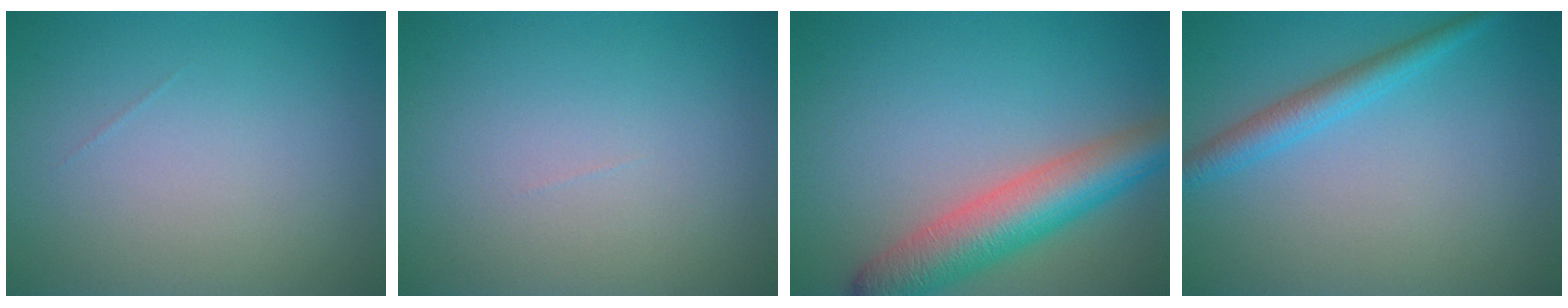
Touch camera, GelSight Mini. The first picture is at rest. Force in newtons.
{"total": 0.0}
{"total": 6.9, "press": 6.9, "slide": 0.2}
{"total": 2.7, "press": 2.7, "slide": 0.2}